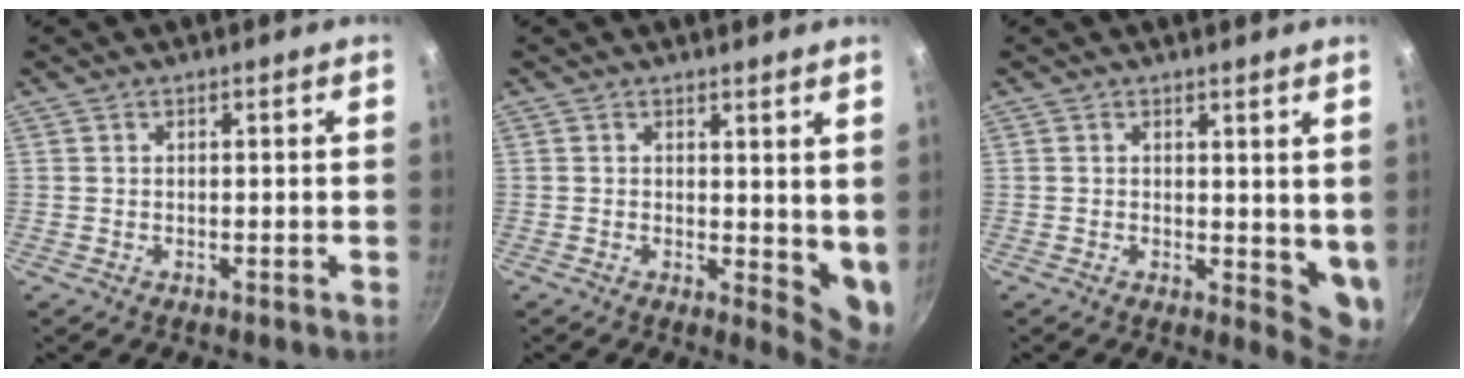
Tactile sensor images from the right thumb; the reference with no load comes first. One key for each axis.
{"total": 6.5, "fx": 1.7, "fy": 3.2, "fz": 5.4, "tx": -0.060, "ty": -0.026, "tz": 0.023}
{"total": 5.8, "fx": 1.7, "fy": 3.0, "fz": 4.6, "tx": -0.051, "ty": -0.023, "tz": 0.022}